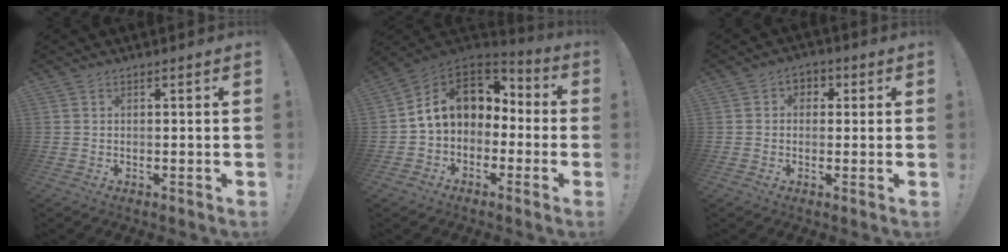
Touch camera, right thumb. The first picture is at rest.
{"total": 11.9, "force": [2.8, 9.2, 7.1], "torque": [-0.115, 0.003, 0.058]}
{"total": 3.4, "force": [-0.3, 3.1, 1.5], "torque": [-0.018, 0.006, -0.008]}